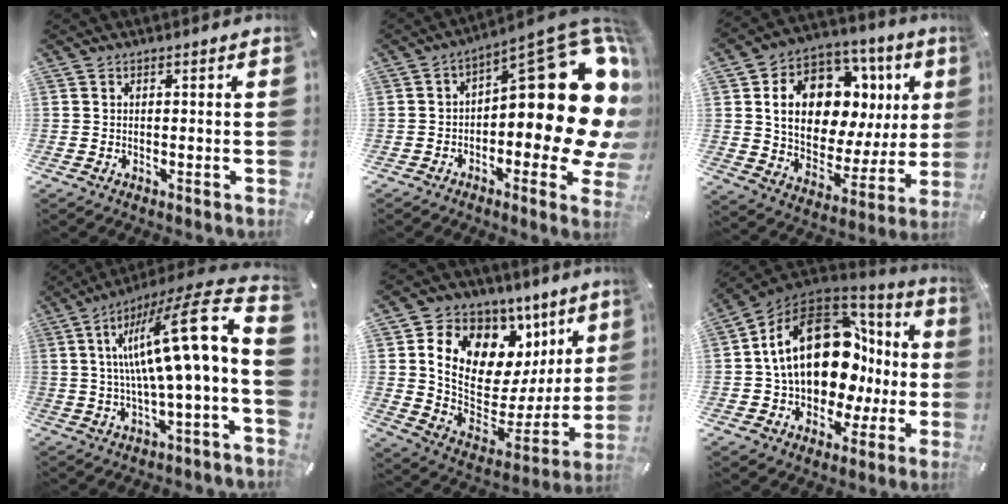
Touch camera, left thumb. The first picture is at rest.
{"total": 23.1, "force": [6.1, 10.3, 19.8], "torque": [-0.231, -0.075, 0.109]}
{"total": 17.2, "force": [6.5, 11.4, 11.1], "torque": [-0.175, -0.040, 0.117]}
{"total": 21.0, "force": [4.7, 3.8, 20.1], "torque": [-0.346, -0.039, 0.065]}
{"total": 14.9, "force": [6.7, 10.9, 7.6], "torque": [-0.107, -0.067, 0.122]}
{"total": 21.9, "force": [3.9, 14.6, 15.9], "torque": [-0.286, -0.025, 0.071]}